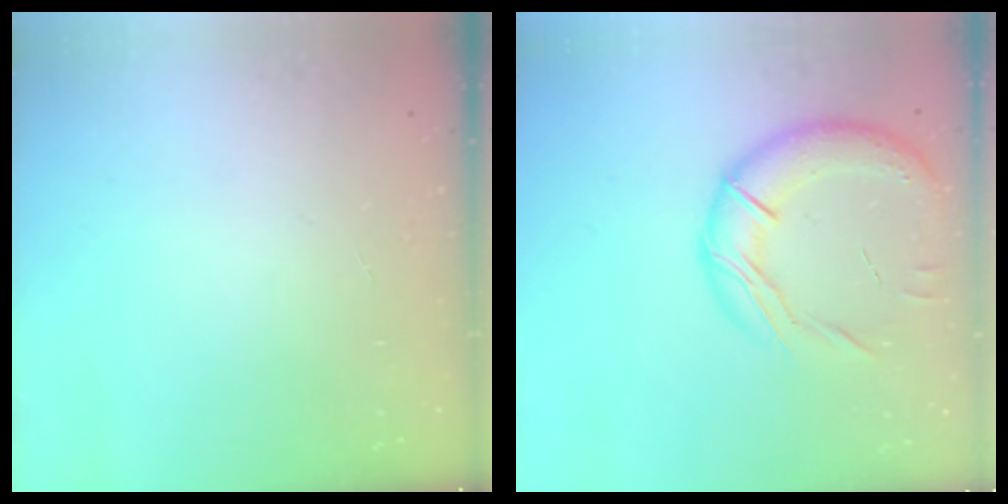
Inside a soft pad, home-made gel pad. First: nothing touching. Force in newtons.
{"total": 17.8, "press": 17.6, "slide": 2.9}